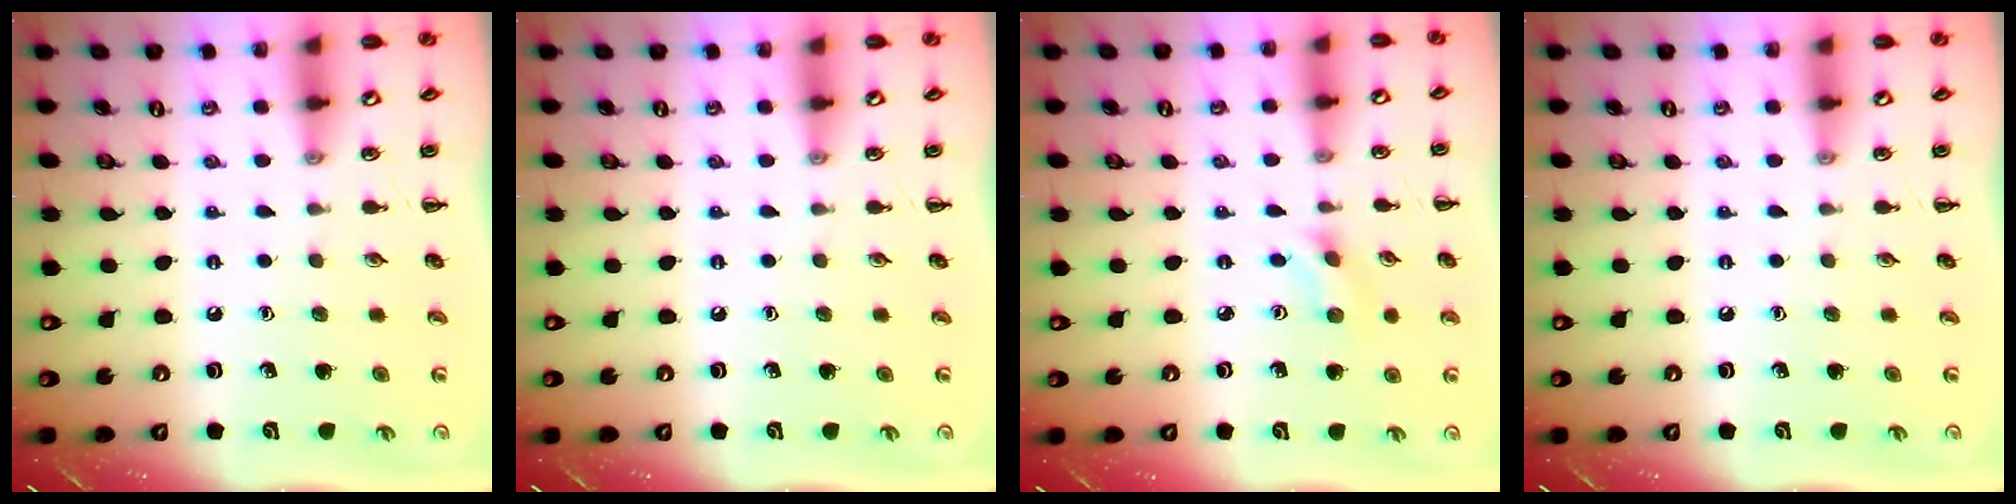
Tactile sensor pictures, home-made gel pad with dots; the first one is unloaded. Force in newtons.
{"total": 0.0}
{"total": 2.0, "press": 1.9, "slide": 0.8}
{"total": 0.0}